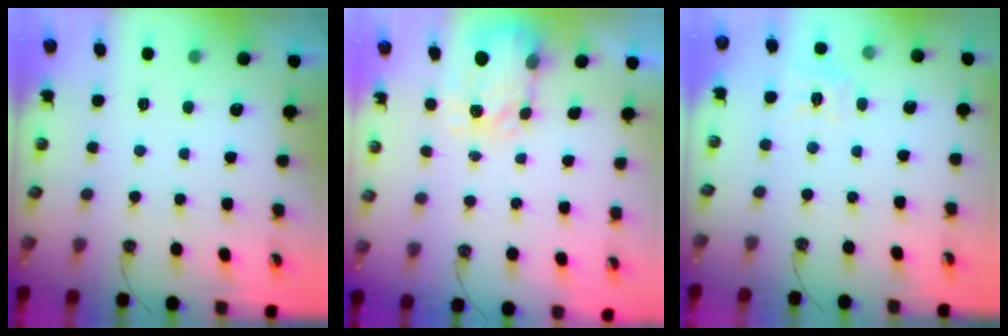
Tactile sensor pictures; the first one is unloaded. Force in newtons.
{"total": 3.9, "press": 3.8, "slide": 0.5}
{"total": 7.4, "press": 7.3, "slide": 0.7}